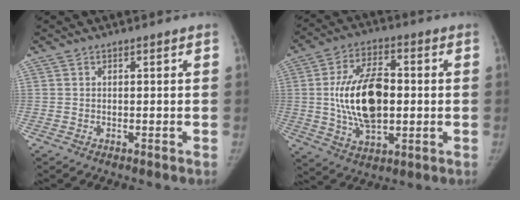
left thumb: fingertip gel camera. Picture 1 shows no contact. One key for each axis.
{"total": 16.0, "fx": 0.2, "fy": 8.7, "fz": 13.4, "tx": -0.221, "ty": 0.007, "tz": 0.006}